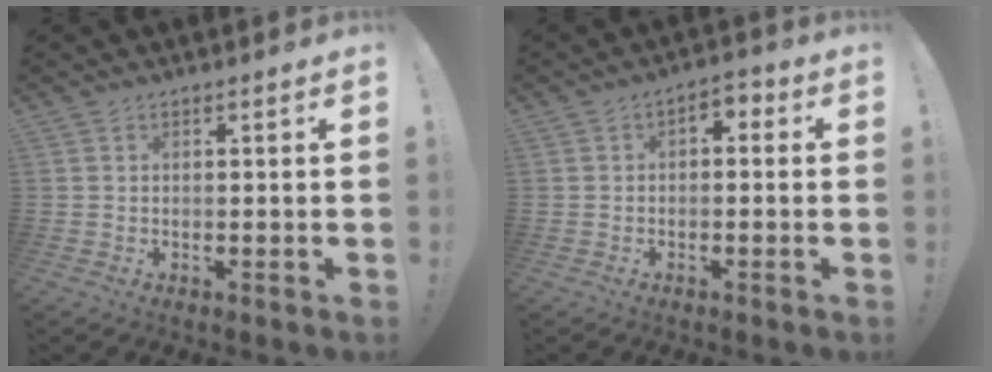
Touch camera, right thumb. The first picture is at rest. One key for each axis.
{"total": 2.9, "fx": -1.3, "fy": 1.8, "fz": 1.8, "tx": -0.023, "ty": 0.010, "tz": -0.026}